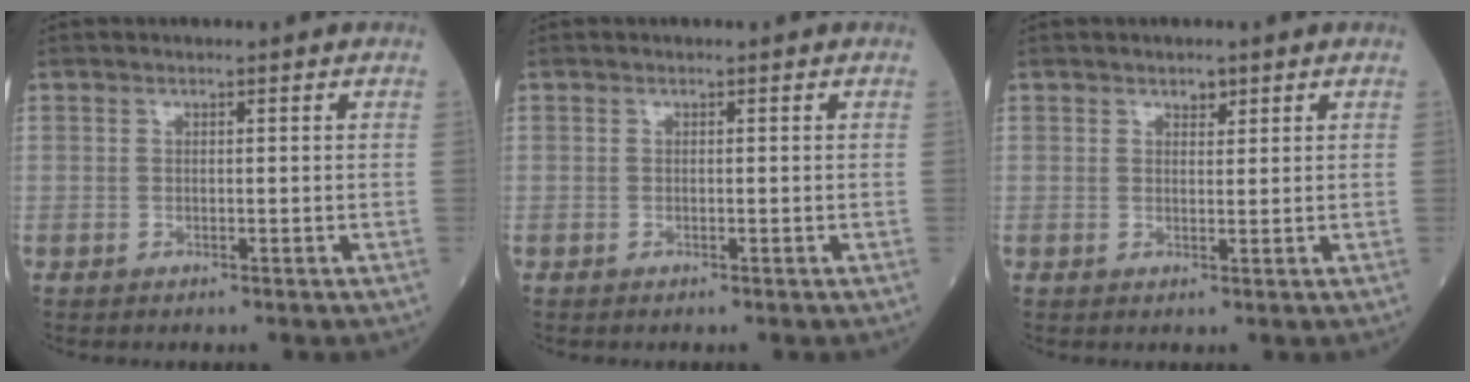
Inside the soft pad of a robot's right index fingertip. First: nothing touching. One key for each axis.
{"total": 0.0}
{"total": 2.0, "fx": 1.3, "fy": 1.1, "fz": 1.0, "tx": -0.022, "ty": 0.002, "tz": 0.024}